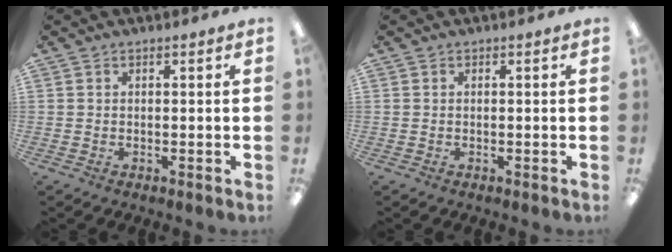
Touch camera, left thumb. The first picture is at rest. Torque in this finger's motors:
{"motor_torque": [-0.04, -0.04, 0.10, -0.06, 0.00]}